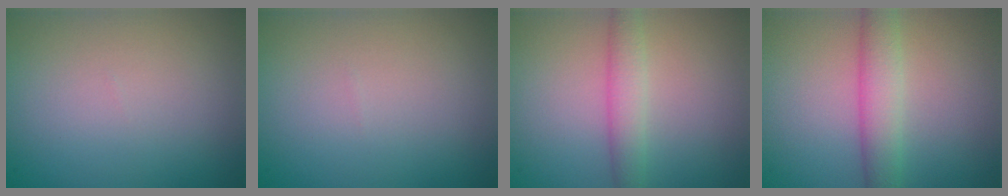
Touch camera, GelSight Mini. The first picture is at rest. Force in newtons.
{"total": 0.0}
{"total": 2.6, "press": 2.6, "slide": 0.1}
{"total": 3.6, "press": 3.6, "slide": 0.1}